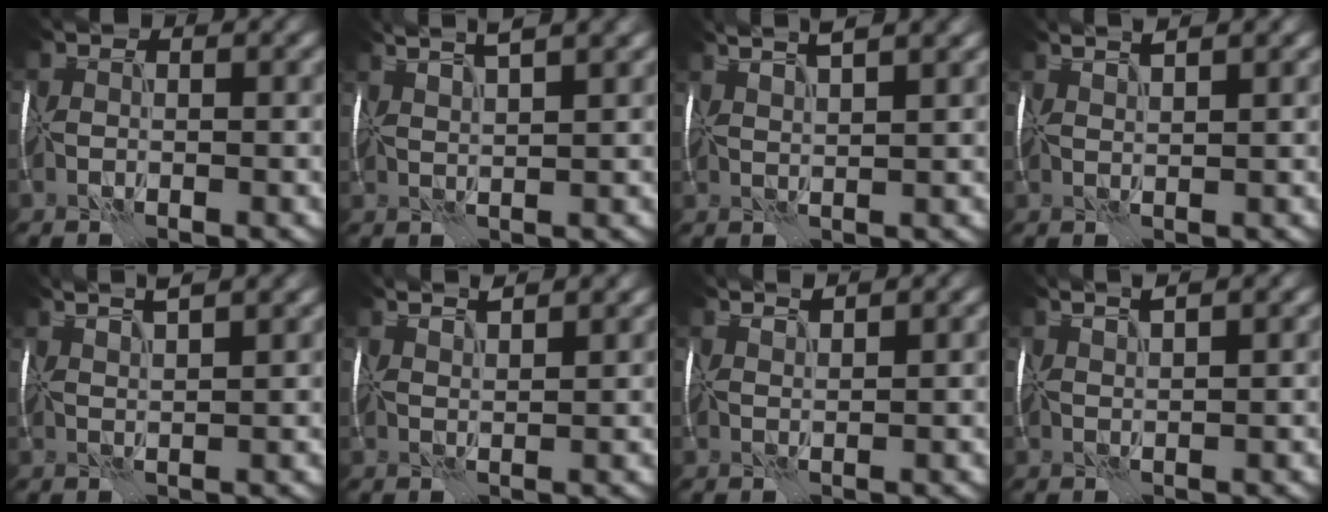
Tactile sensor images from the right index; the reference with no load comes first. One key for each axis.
{"total": 5.5, "fx": 4.1, "fy": 1.1, "fz": 3.5, "tx": -0.038, "ty": 0.030, "tz": 0.047}
{"total": 5.7, "fx": 4.2, "fy": 1.4, "fz": 3.6, "tx": -0.038, "ty": 0.034, "tz": 0.048}
{"total": 2.7, "fx": 2.3, "fy": 0.1, "fz": 1.5, "tx": -0.021, "ty": 0.016, "tz": 0.036}
{"total": 5.0, "fx": 3.8, "fy": 1.1, "fz": 3.0, "tx": -0.032, "ty": 0.029, "tz": 0.042}
{"total": 3.5, "fx": 3.1, "fy": 0.4, "fz": 1.5, "tx": -0.019, "ty": 0.022, "tz": 0.036}
{"total": 2.0, "fx": 1.9, "fy": -0.2, "fz": 0.5, "tx": -0.009, "ty": 0.006, "tz": 0.038}
{"total": 3.0, "fx": 2.4, "fy": 0.2, "fz": 1.8, "tx": -0.026, "ty": 0.020, "tz": 0.035}